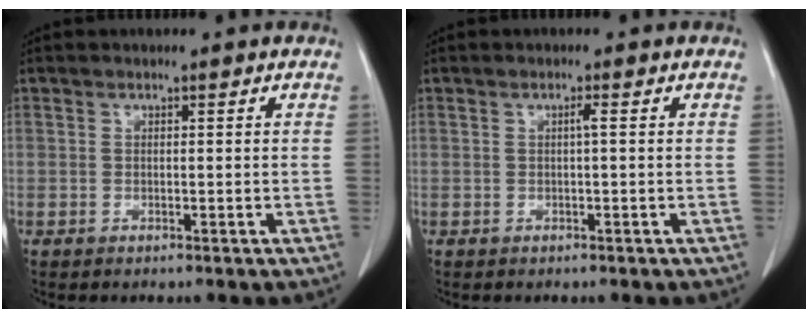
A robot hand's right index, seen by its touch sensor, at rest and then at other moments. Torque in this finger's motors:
{"motor_torque": [0.11, -0.08, 0.04, 0.01]}